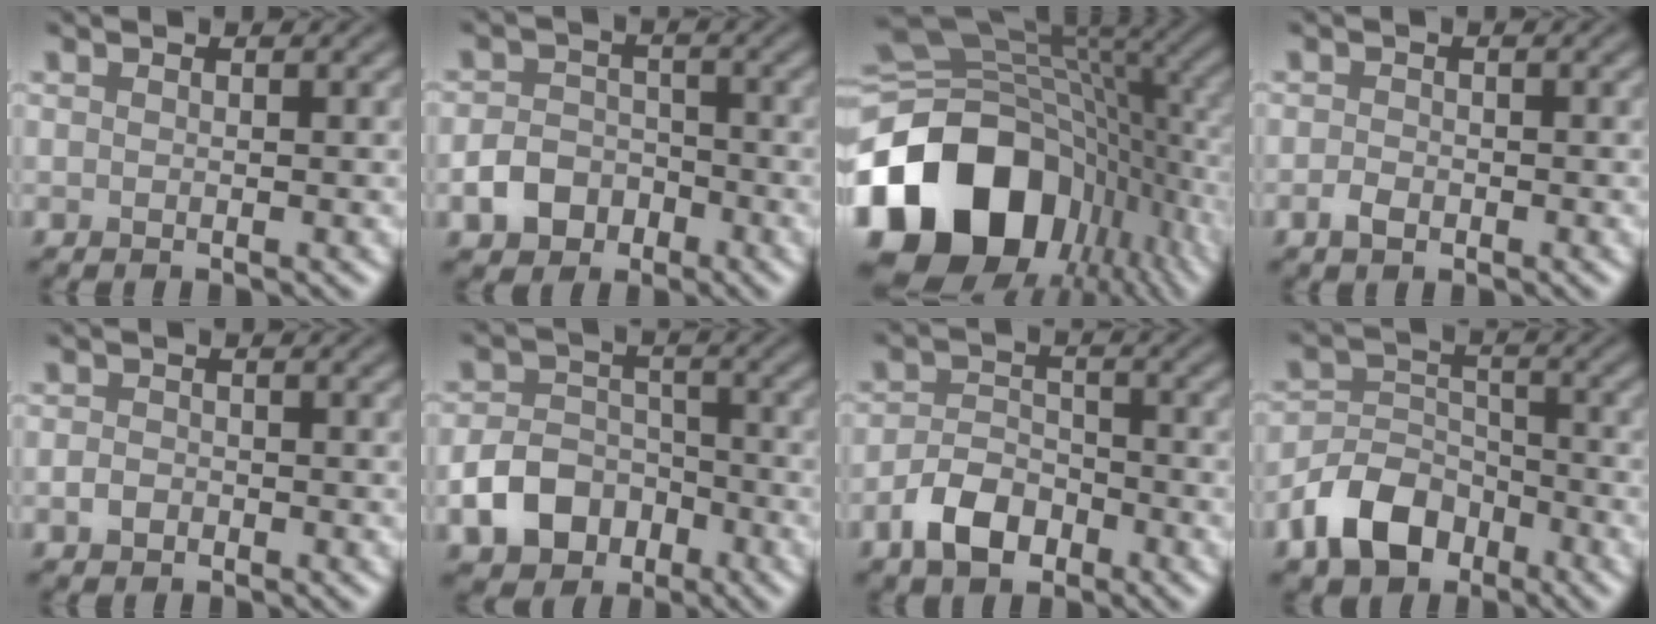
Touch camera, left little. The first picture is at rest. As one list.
[{"total": 3.6, "force": [-1.8, 2.7, 1.5], "torque": [-0.025, 0.000, -0.034]}, {"total": 17.8, "force": [-5.7, 12.7, 11.1], "torque": [-0.231, -0.024, -0.097]}, {"total": 1.4, "force": [-0.7, 0.9, 0.8], "torque": [-0.015, -0.001, -0.015]}, {"total": 1.1, "force": [-0.5, 0.9, 0.5], "torque": [-0.009, -0.001, -0.013]}, {"total": 5.4, "force": [-2.5, 4.0, 2.6], "torque": [-0.045, -0.004, -0.048]}, {"total": 4.1, "force": [-2.4, 2.5, 2.3], "torque": [-0.039, 0.001, -0.051]}, {"total": 6.1, "force": [-3.7, 3.9, 2.8], "torque": [-0.051, -0.002, -0.078]}]